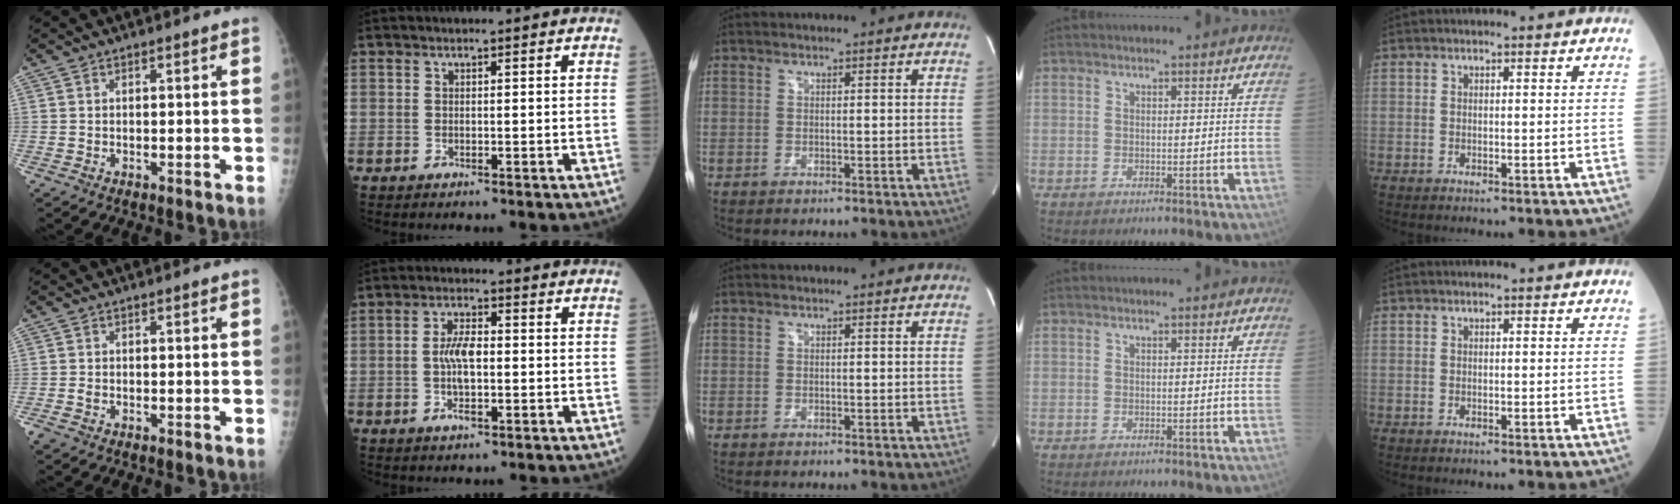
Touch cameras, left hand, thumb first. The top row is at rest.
{"thumb": {"total": 1.5, "force": [-0.8, 0.8, 0.9], "torque": [-0.026, 0.000, -0.016]}, "index": {"total": 5.4, "force": [-0.6, 2.0, 5.0], "torque": [-0.107, 0.005, -0.013]}}